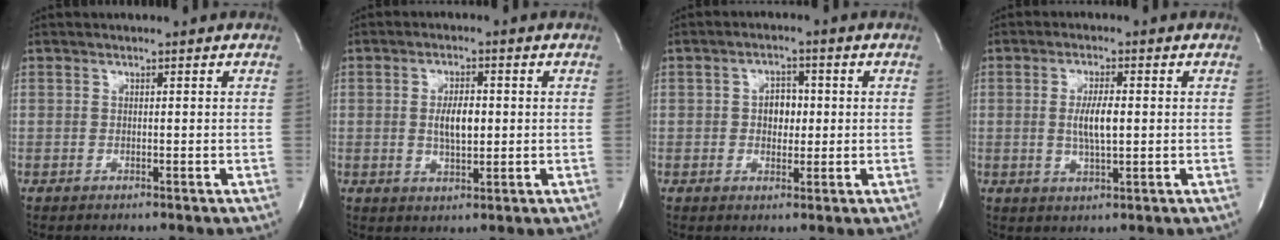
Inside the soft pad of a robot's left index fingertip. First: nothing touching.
{"total": 4.9, "force": [0.1, 1.9, 4.5], "torque": [-0.081, 0.000, 0.004]}
{"total": 3.8, "force": [0.1, 2.6, 2.7], "torque": [-0.038, 0.008, 0.002]}
{"total": 5.0, "force": [0.0, 1.0, 4.9], "torque": [-0.095, -0.003, -0.001]}